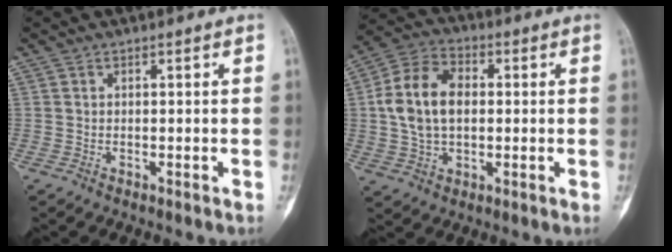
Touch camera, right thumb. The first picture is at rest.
{"total": 12.6, "force": [0.9, 8.3, 9.4], "torque": [-0.172, 0.021, 0.014]}